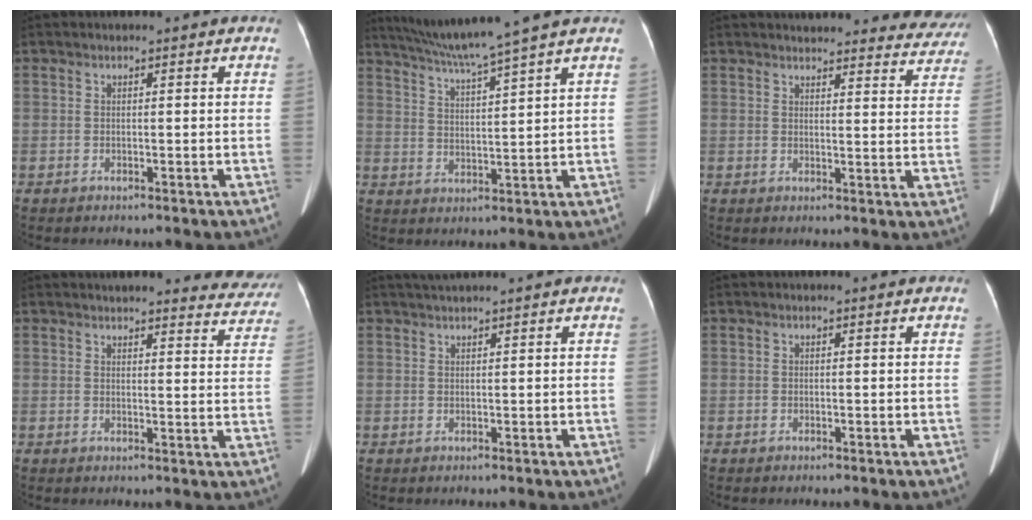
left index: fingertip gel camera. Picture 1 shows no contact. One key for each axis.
{"total": 10.2, "fx": 8.6, "fy": -2.3, "fz": 4.9, "tx": -0.086, "ty": 0.004, "tz": 0.144}
{"total": 16.1, "fx": 15.4, "fy": 3.7, "fz": 2.7, "tx": 0.003, "ty": -0.030, "tz": 0.152}
{"total": 13.0, "fx": 12.4, "fy": 2.6, "fz": 3.0, "tx": 0.000, "ty": -0.017, "tz": 0.113}
{"total": 2.1, "fx": 1.8, "fy": -0.5, "fz": 0.9, "tx": -0.014, "ty": 0.016, "tz": 0.039}
{"total": 0.0}